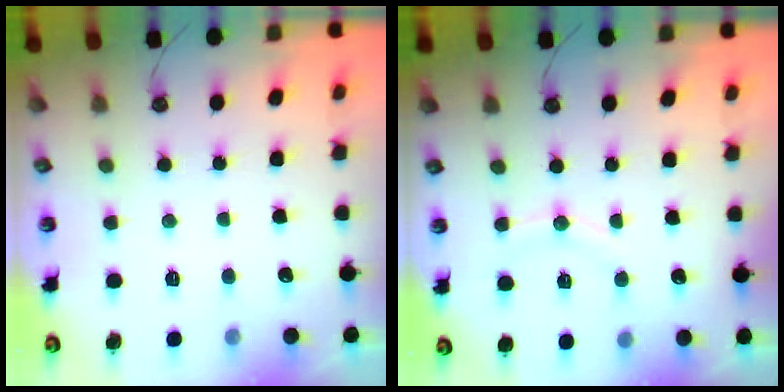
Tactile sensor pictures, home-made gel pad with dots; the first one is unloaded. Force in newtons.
{"total": 8.4, "press": 7.9, "slide": 2.7}